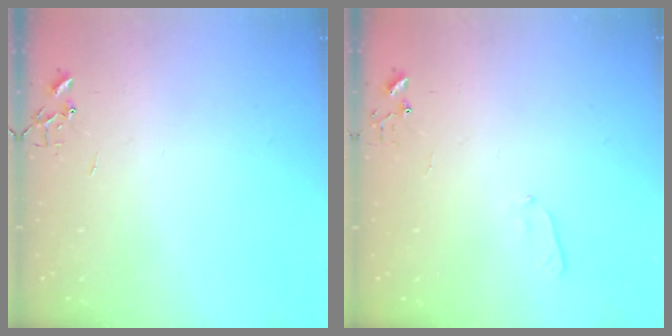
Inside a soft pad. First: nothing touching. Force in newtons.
{"total": 3.9, "press": 3.9, "slide": 0.6}